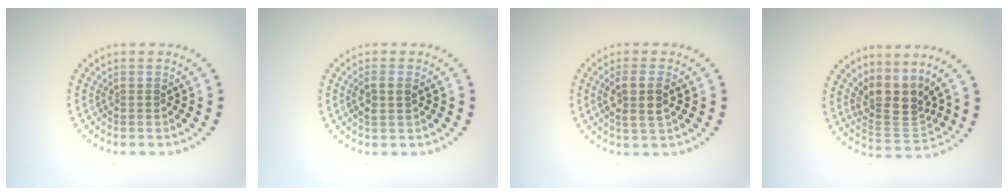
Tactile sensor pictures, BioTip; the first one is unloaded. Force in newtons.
{"total": 1.8, "press": 1.7, "slide": 0.7}
{"total": 2.8, "press": 2.6, "slide": 1.0}
{"total": 3.9, "press": 2.8, "slide": 2.7}